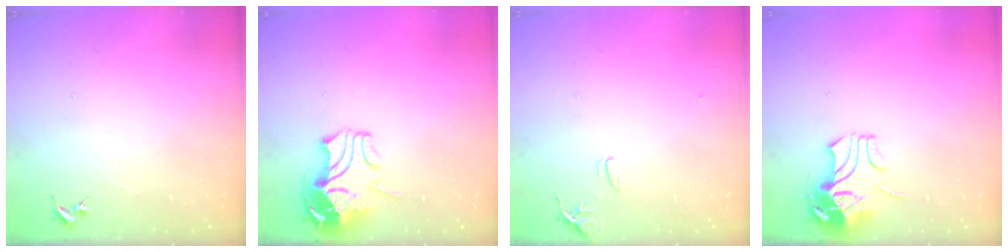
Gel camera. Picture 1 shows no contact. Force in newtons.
{"total": 11.6, "press": 11.5, "slide": 1.6}
{"total": 7.7, "press": 7.7, "slide": 0.7}
{"total": 9.2, "press": 9.1, "slide": 1.2}